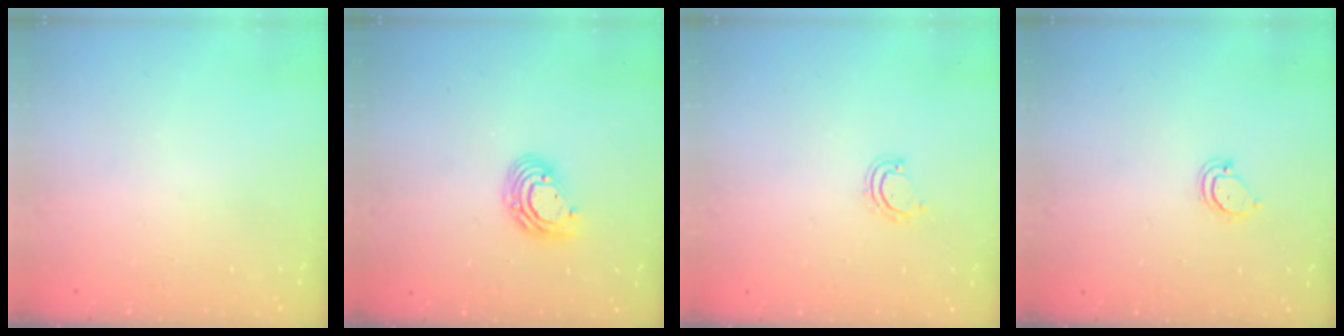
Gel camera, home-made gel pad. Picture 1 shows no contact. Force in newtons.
{"total": 8.1, "press": 8.0, "slide": 1.4}
{"total": 4.7, "press": 4.4, "slide": 1.6}
{"total": 3.4, "press": 3.3, "slide": 0.5}